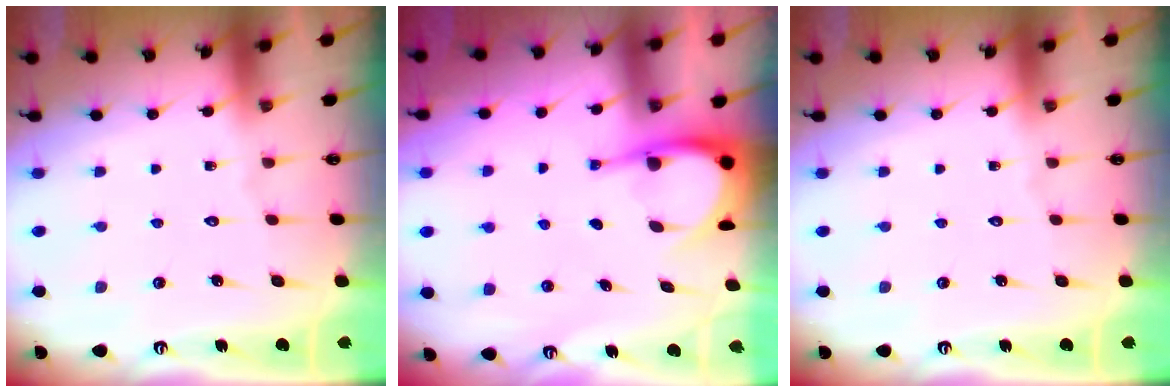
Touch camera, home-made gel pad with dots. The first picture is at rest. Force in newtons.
{"total": 5.8, "press": 5.8, "slide": 0.3}
{"total": 0.0}